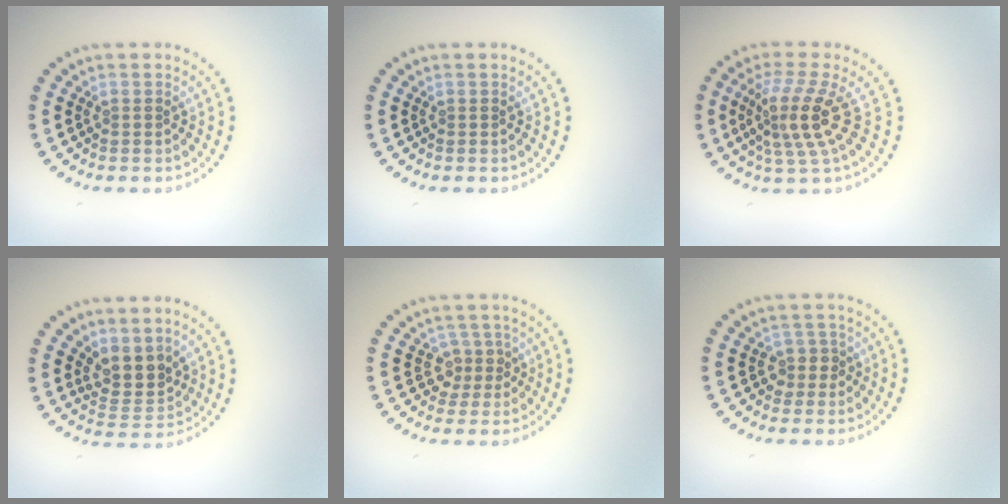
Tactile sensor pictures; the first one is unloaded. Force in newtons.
{"total": 0.0}
{"total": 4.2, "press": 3.1, "slide": 2.8}
{"total": 3.0, "press": 2.3, "slide": 1.8}
{"total": 2.1, "press": 1.6, "slide": 1.3}
{"total": 1.9, "press": 1.5, "slide": 1.1}